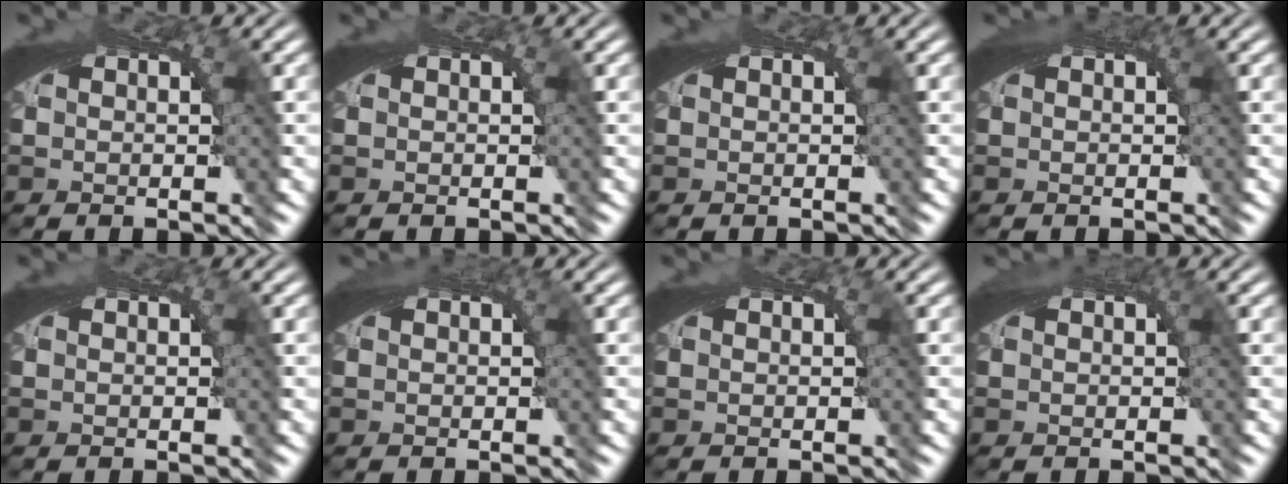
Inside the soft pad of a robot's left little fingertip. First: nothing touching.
{"total": 0.0}
{"total": 0.0}
{"total": 0.9, "force": [0.4, 0.4, 0.7], "torque": [-0.011, 0.003, 0.005]}
{"total": 0.0}
{"total": 0.6, "force": [0.3, 0.3, 0.5], "torque": [-0.008, 0.001, 0.004]}
{"total": 0.0}
{"total": 0.0}